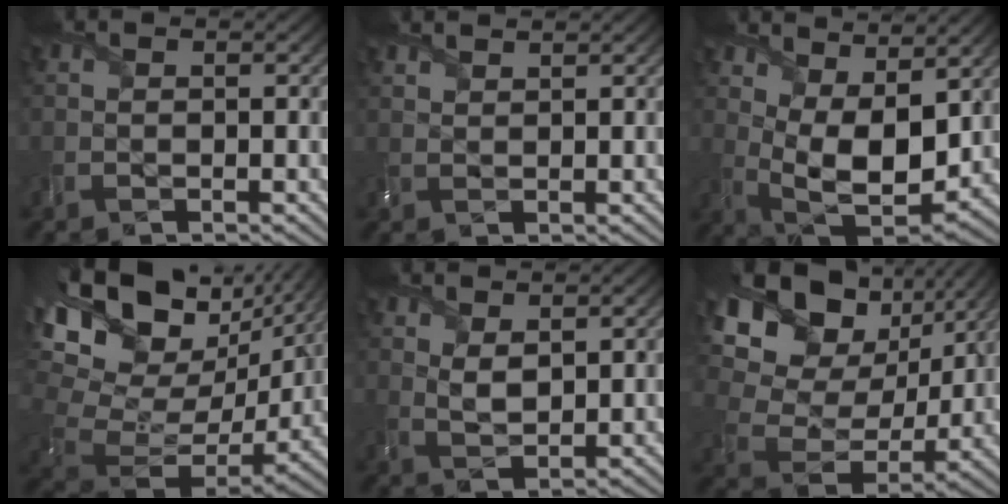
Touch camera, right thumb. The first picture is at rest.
{"total": 1.8, "force": [1.7, 0.3, 0.5], "torque": [-0.021, 0.003, 0.034]}
{"total": 11.3, "force": [4.3, 5.5, 8.8], "torque": [-0.183, -0.012, 0.085]}
{"total": 18.2, "force": [6.8, 10.7, 13.0], "torque": [-0.256, 0.001, 0.139]}
{"total": 3.0, "force": [1.6, 1.5, 2.1], "torque": [-0.055, -0.005, 0.036]}
{"total": 18.3, "force": [8.7, 12.5, 10.2], "torque": [-0.244, 0.037, 0.171]}